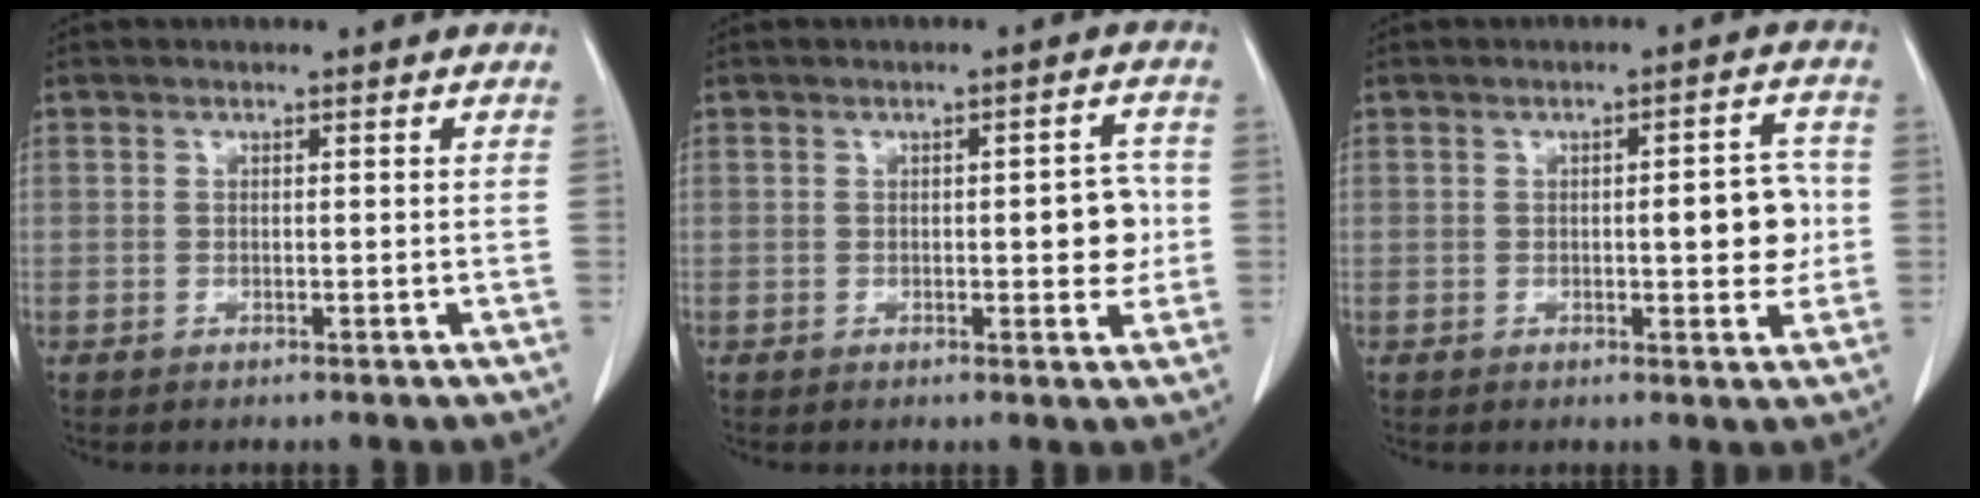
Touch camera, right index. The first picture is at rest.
{"total": 4.9, "force": [-0.2, 1.7, 4.6], "torque": [-0.054, 0.004, -0.002]}
{"total": 6.3, "force": [-0.3, 1.8, 6.0], "torque": [-0.076, 0.009, -0.002]}